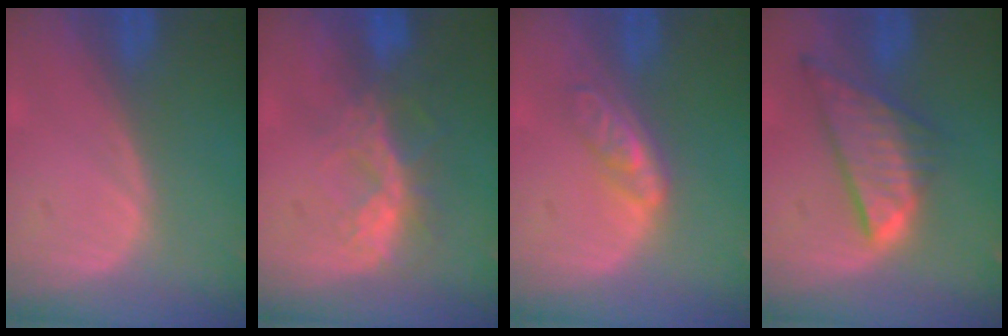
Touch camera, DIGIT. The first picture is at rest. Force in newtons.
{"total": 6.5, "press": 5.9, "slide": 2.7}
{"total": 4.7, "press": 3.9, "slide": 2.5}
{"total": 8.7, "press": 7.4, "slide": 4.6}